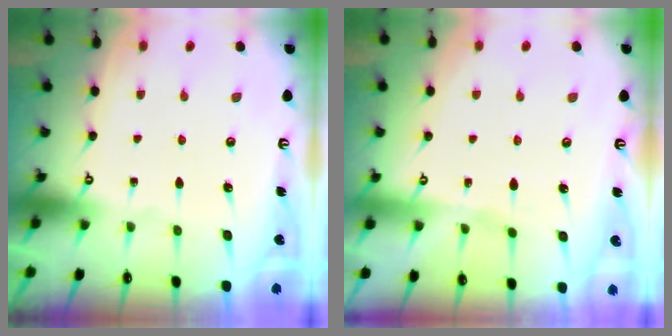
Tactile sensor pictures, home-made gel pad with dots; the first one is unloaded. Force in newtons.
{"total": 2.8, "press": 2.8, "slide": 0.4}